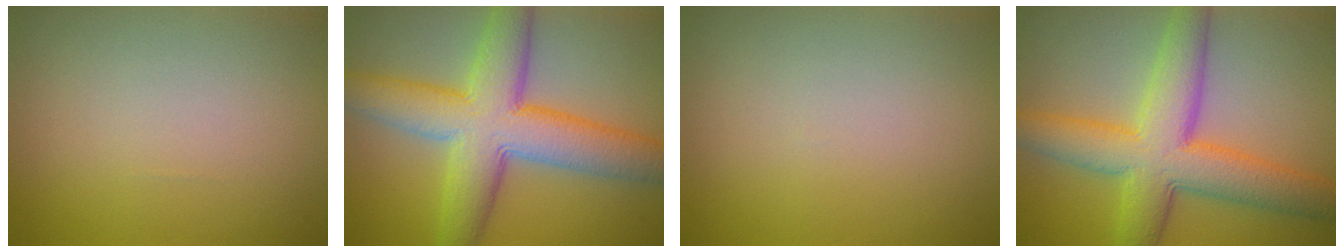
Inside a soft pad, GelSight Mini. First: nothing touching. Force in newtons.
{"total": 9.8, "press": 9.8, "slide": 0.3}
{"total": 0.0}
{"total": 8.9, "press": 8.9, "slide": 0.1}